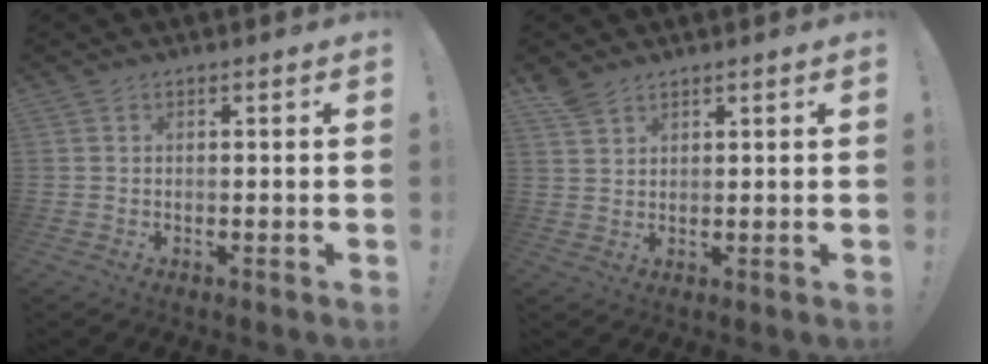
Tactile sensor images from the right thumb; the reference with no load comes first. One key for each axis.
{"total": 3.7, "fx": 3.1, "fy": 1.6, "fz": 1.3, "tx": -0.016, "ty": -0.020, "tz": 0.059}